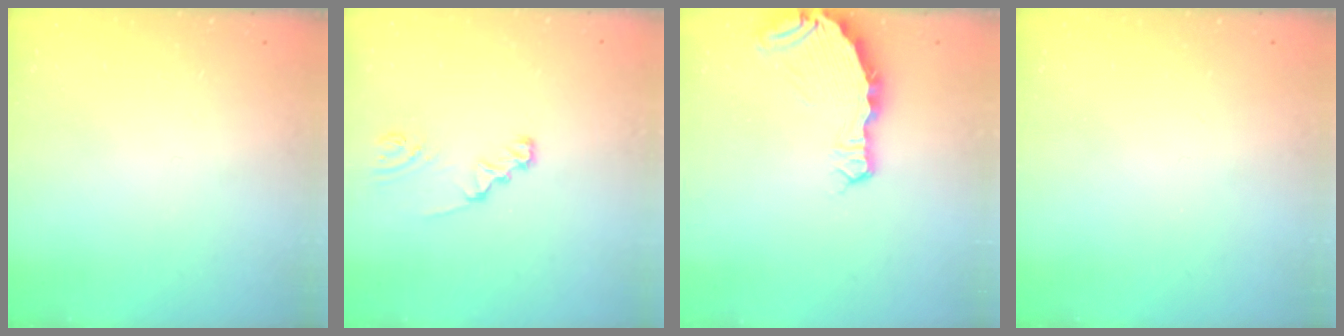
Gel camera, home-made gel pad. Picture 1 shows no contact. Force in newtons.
{"total": 2.1, "press": 2.1, "slide": 0.2}
{"total": 8.7, "press": 7.0, "slide": 5.2}
{"total": 0.0}